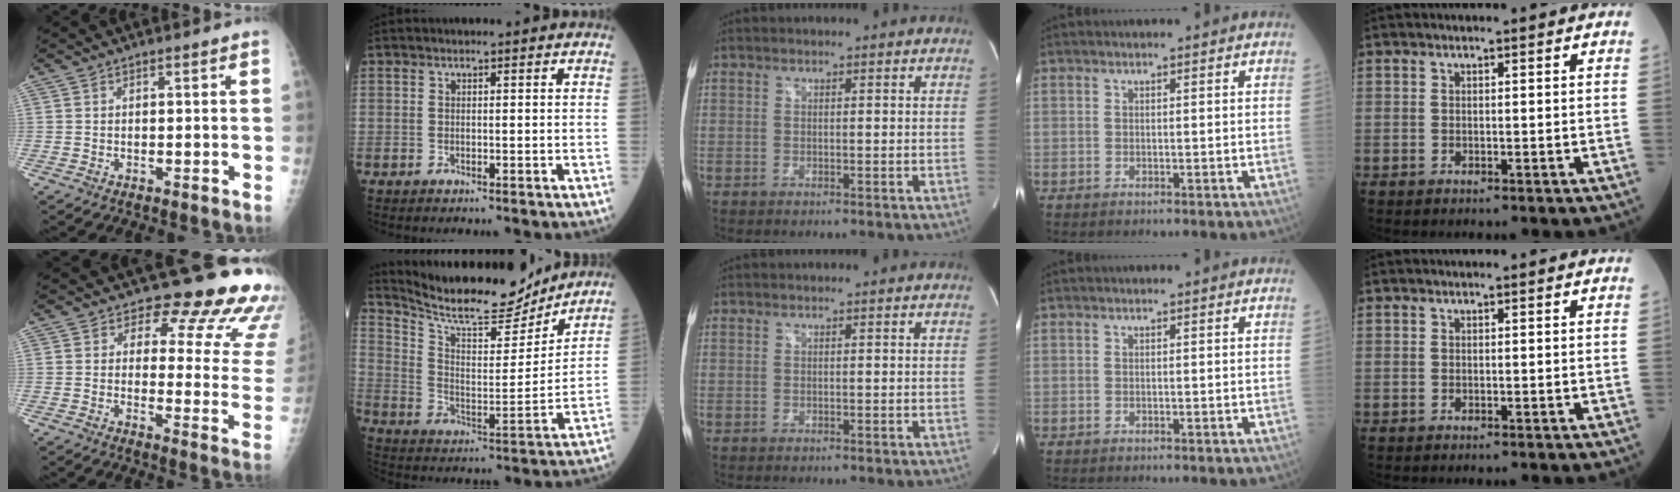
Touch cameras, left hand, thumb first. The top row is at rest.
{"thumb": {"total": 17.9, "force": [15.2, 6.7, 6.5], "torque": [-0.023, -0.117, 0.154]}, "index": {"total": 17.0, "force": [15.7, 2.8, 5.9], "torque": [-0.117, -0.008, 0.254]}}